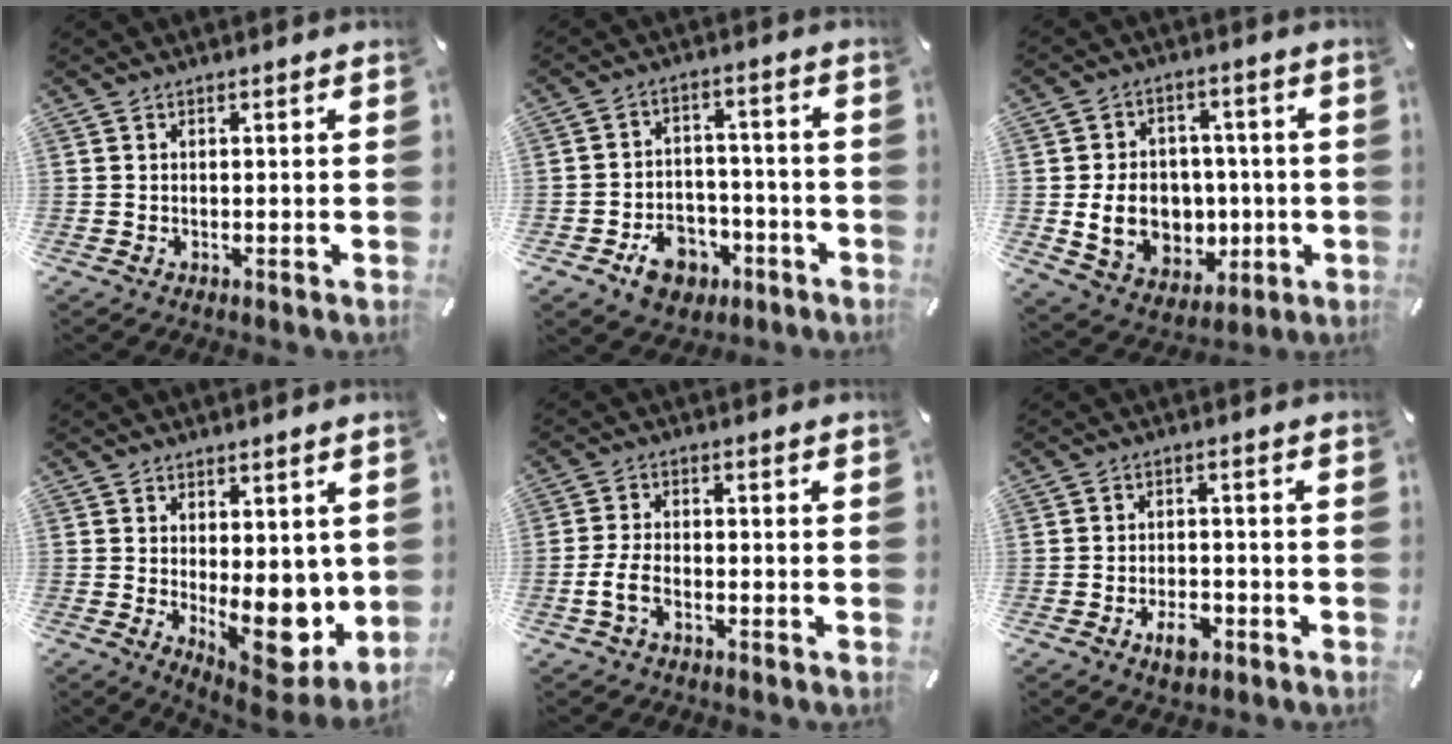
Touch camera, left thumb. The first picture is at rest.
{"total": 9.9, "force": [-4.9, 7.5, 4.3], "torque": [-0.055, 0.043, -0.081]}
{"total": 12.9, "force": [-1.4, 11.0, 6.6], "torque": [-0.129, 0.013, -0.009]}
{"total": 12.5, "force": [-0.8, 6.5, 10.6], "torque": [-0.108, -0.023, 0.002]}
{"total": 4.9, "force": [-2.2, 2.6, 3.6], "torque": [-0.076, 0.006, -0.042]}
{"total": 5.2, "force": [-2.8, 2.8, 3.3], "torque": [-0.063, 0.011, -0.050]}